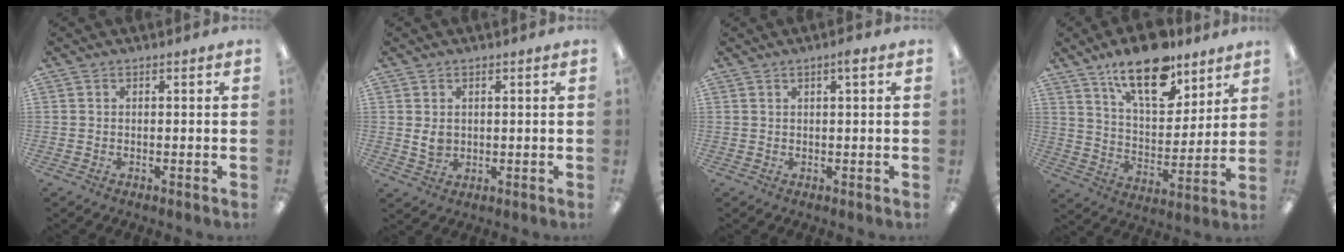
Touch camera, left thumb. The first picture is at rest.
{"total": 3.7, "force": [0.7, 2.9, 2.1], "torque": [-0.041, -0.001, 0.010]}
{"total": 2.0, "force": [1.1, 0.2, 1.6], "torque": [-0.026, 0.001, 0.016]}
{"total": 18.2, "force": [13.0, 7.8, 10.1], "torque": [-0.157, -0.072, 0.221]}